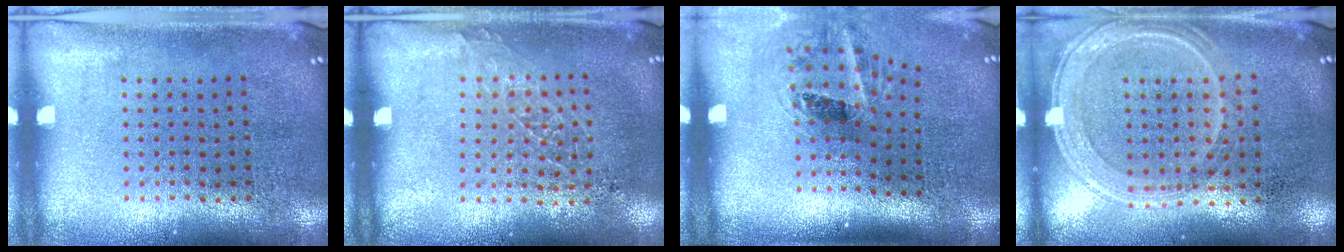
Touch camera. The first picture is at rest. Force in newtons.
{"total": 0.9, "press": 0.8, "slide": 0.2}
{"total": 1.6, "press": 1.1, "slide": 1.1}
{"total": 1.2, "press": 1.2, "slide": 0.4}